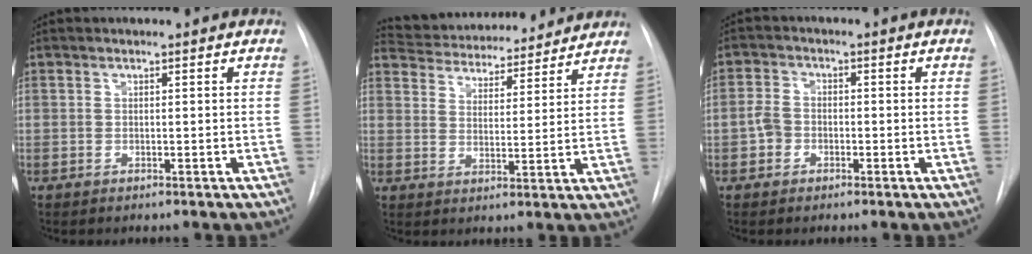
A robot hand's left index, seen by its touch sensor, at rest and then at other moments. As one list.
[{"total": 17.4, "force": [16.3, 4.1, 4.6], "torque": [-0.075, 0.019, 0.230]}, {"total": 3.1, "force": [-1.1, 2.6, 1.4], "torque": [-0.031, 0.010, -0.024]}]